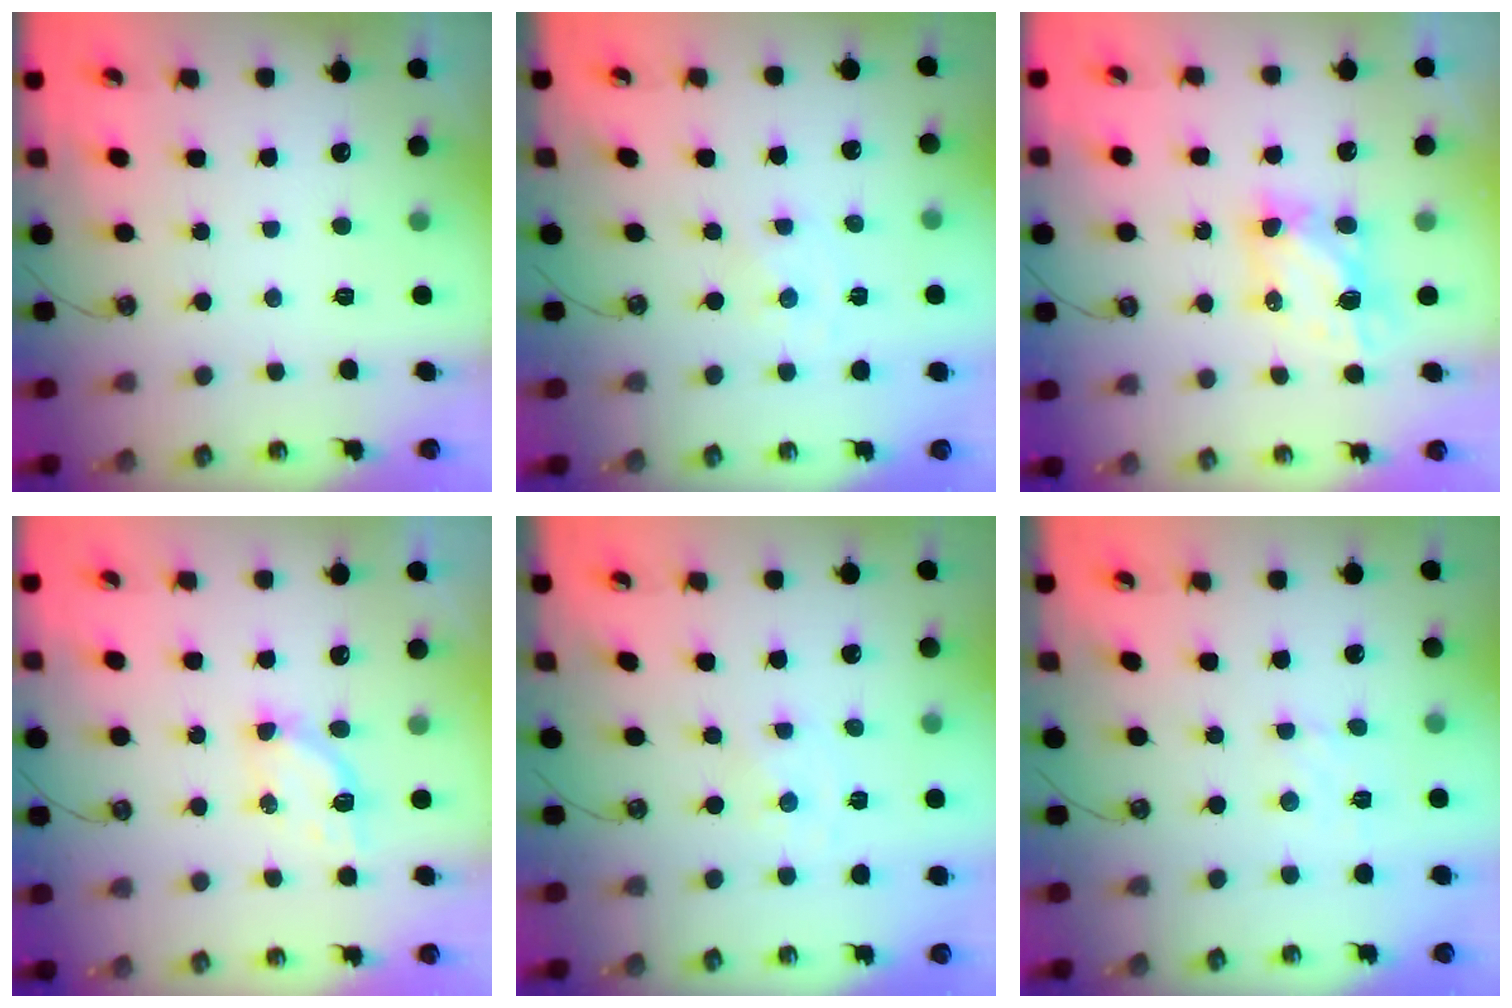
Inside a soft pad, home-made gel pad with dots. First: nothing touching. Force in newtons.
{"total": 0.0}
{"total": 5.5, "press": 5.5, "slide": 0.3}
{"total": 4.3, "press": 4.2, "slide": 0.6}
{"total": 0.0}
{"total": 2.4, "press": 2.4, "slide": 0.2}